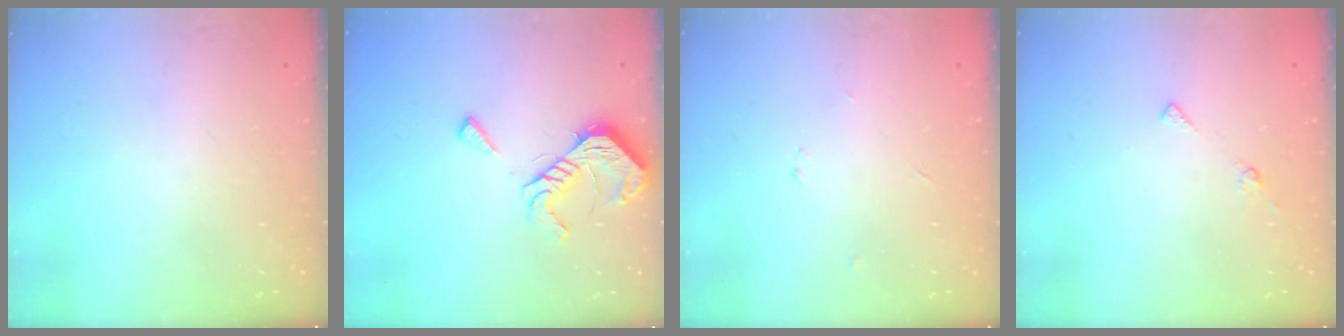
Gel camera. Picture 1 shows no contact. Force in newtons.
{"total": 11.1, "press": 11.1, "slide": 0.5}
{"total": 2.3, "press": 2.3, "slide": 0.3}
{"total": 5.4, "press": 5.3, "slide": 0.7}